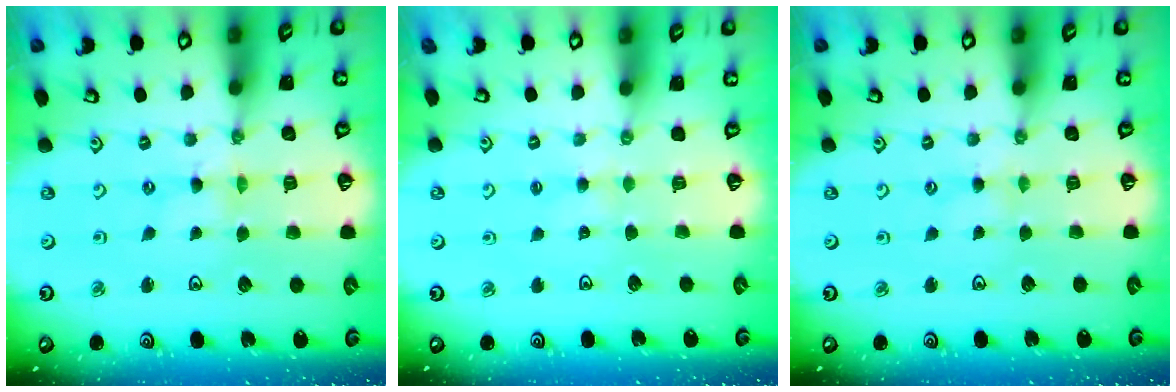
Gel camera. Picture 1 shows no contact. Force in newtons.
{"total": 1.7, "press": 1.7, "slide": 0.4}
{"total": 1.7, "press": 1.6, "slide": 0.3}